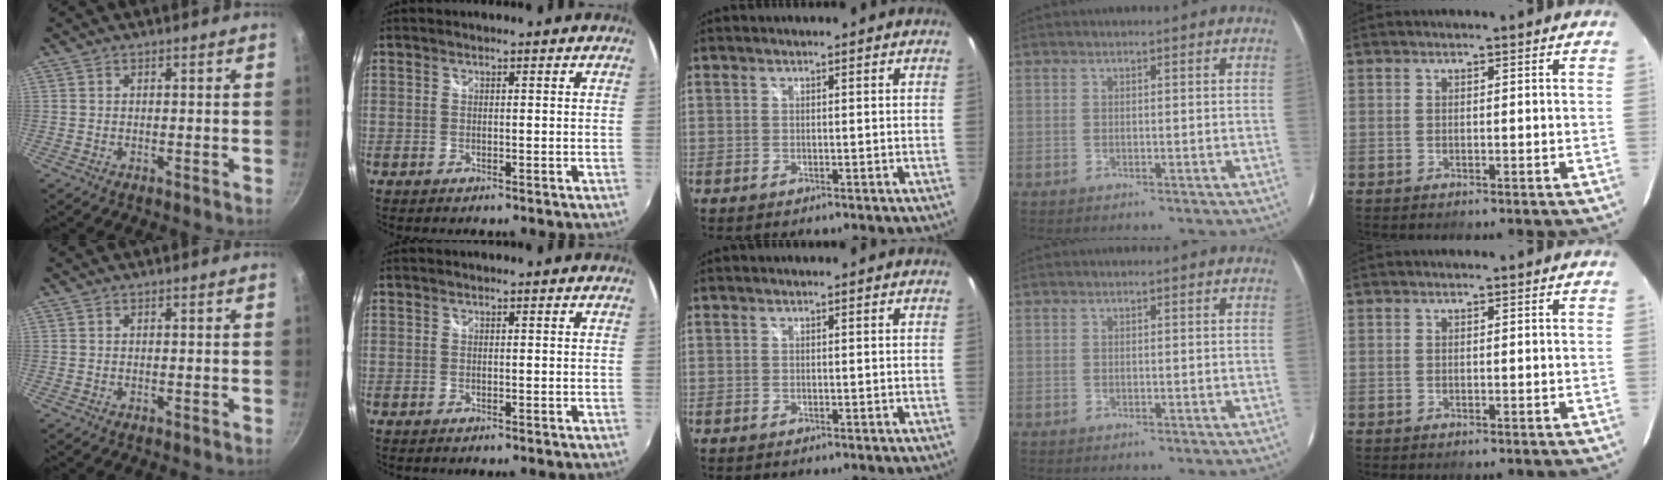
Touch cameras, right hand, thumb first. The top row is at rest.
{}